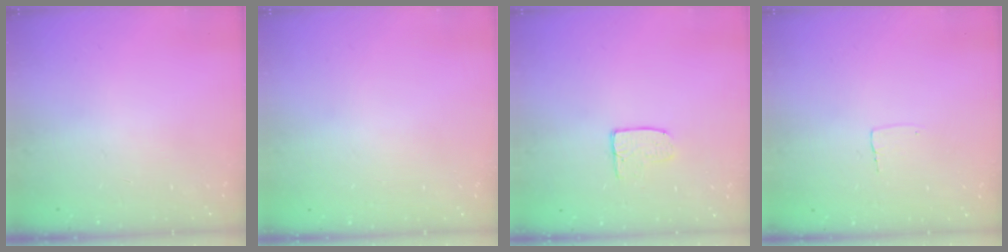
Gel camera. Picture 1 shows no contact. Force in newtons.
{"total": 0.0}
{"total": 5.2, "press": 5.2, "slide": 0.5}
{"total": 2.6, "press": 2.6, "slide": 0.1}